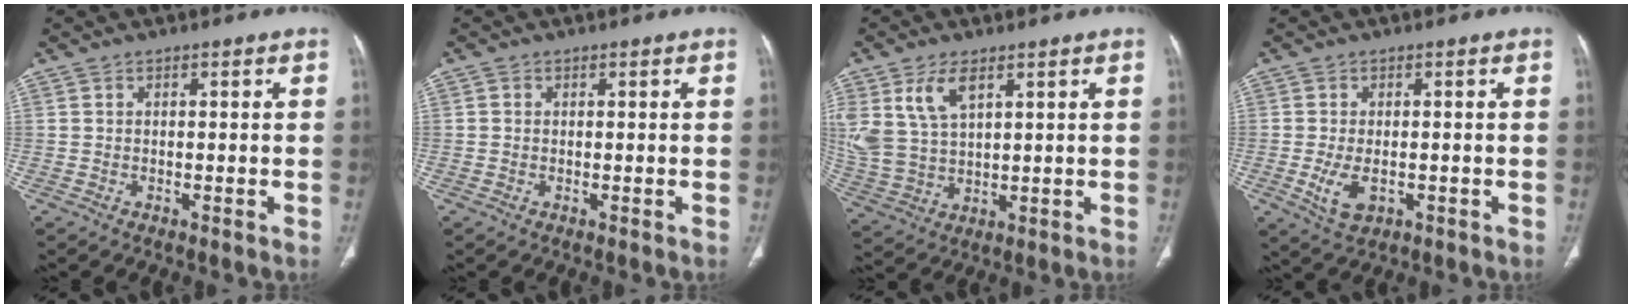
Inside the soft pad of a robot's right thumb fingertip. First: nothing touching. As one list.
[{"total": 0.6, "force": [0.0, 0.5, 0.2], "torque": [-0.001, 0.002, 0.000]}, {"total": 10.4, "force": [4.8, 5.7, 7.2], "torque": [-0.155, -0.011, 0.109]}, {"total": 5.2, "force": [-1.3, 3.0, 4.1], "torque": [-0.081, -0.006, -0.015]}]